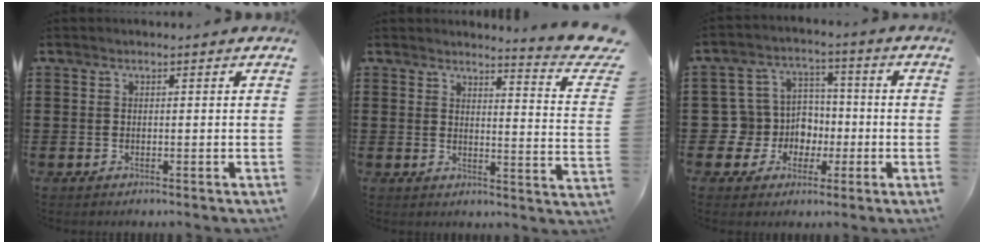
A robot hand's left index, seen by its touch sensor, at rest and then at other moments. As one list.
[{"total": 4.5, "force": [4.0, -0.5, 2.0], "torque": [-0.035, -0.039, 0.063]}, {"total": 8.0, "force": [-0.5, 7.9, 1.7], "torque": [-0.087, -0.004, -0.008]}]